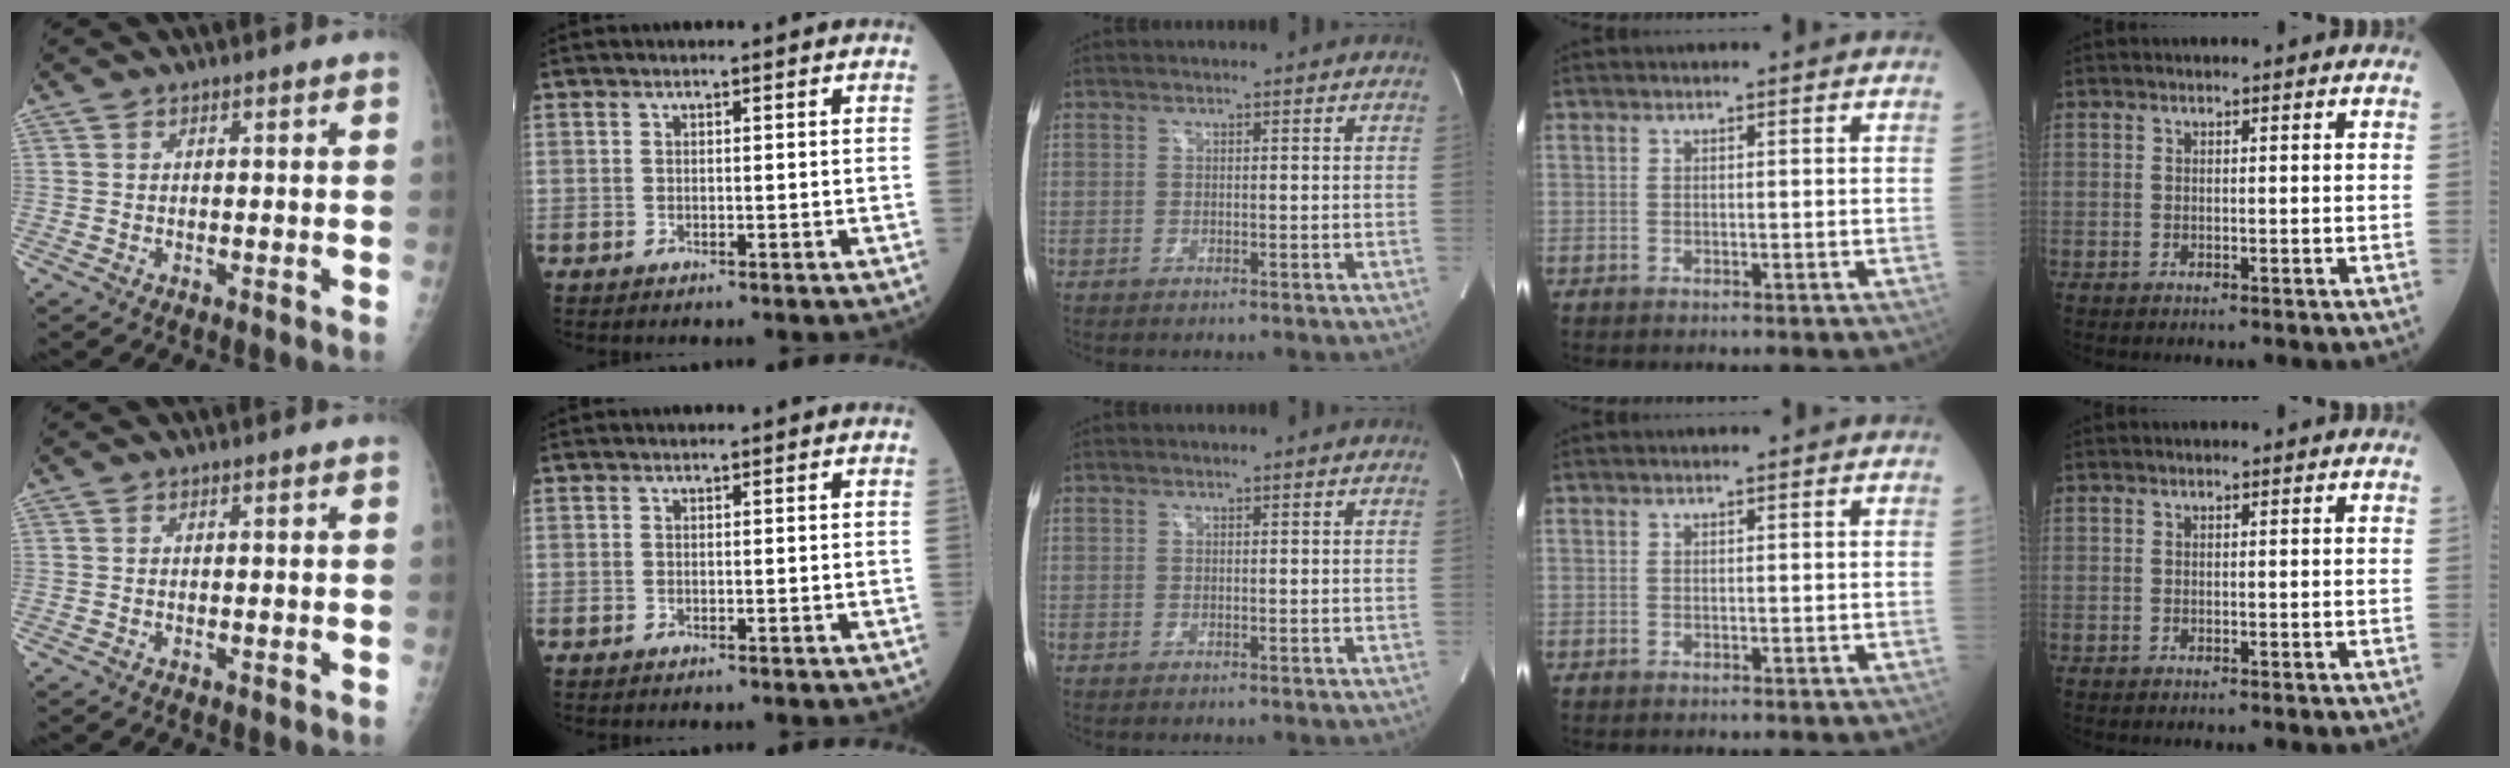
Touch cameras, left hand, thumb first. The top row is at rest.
{}